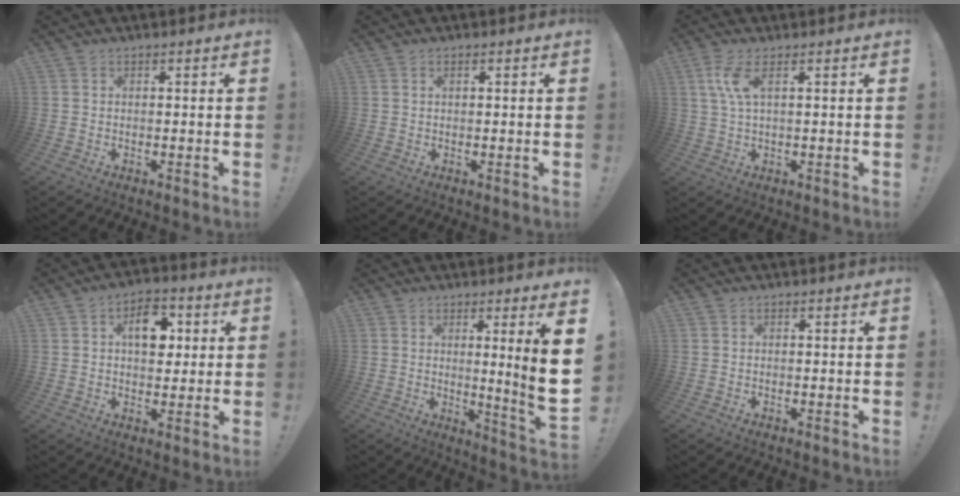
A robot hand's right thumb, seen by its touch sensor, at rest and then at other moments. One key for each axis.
{"total": 0.7, "fx": 0.3, "fy": 0.2, "fz": 0.6, "tx": -0.018, "ty": 0.003, "tz": 0.007}
{"total": 5.6, "fx": 1.9, "fy": 1.4, "fz": 5.1, "tx": -0.091, "ty": -0.004, "tz": 0.033}
{"total": 10.5, "fx": 2.6, "fy": 7.0, "fz": 7.4, "tx": -0.086, "ty": 0.005, "tz": 0.041}
{"total": 10.6, "fx": 1.7, "fy": -1.1, "fz": 10.4, "tx": -0.146, "ty": -0.030, "tz": 0.016}
{"total": 0.0}